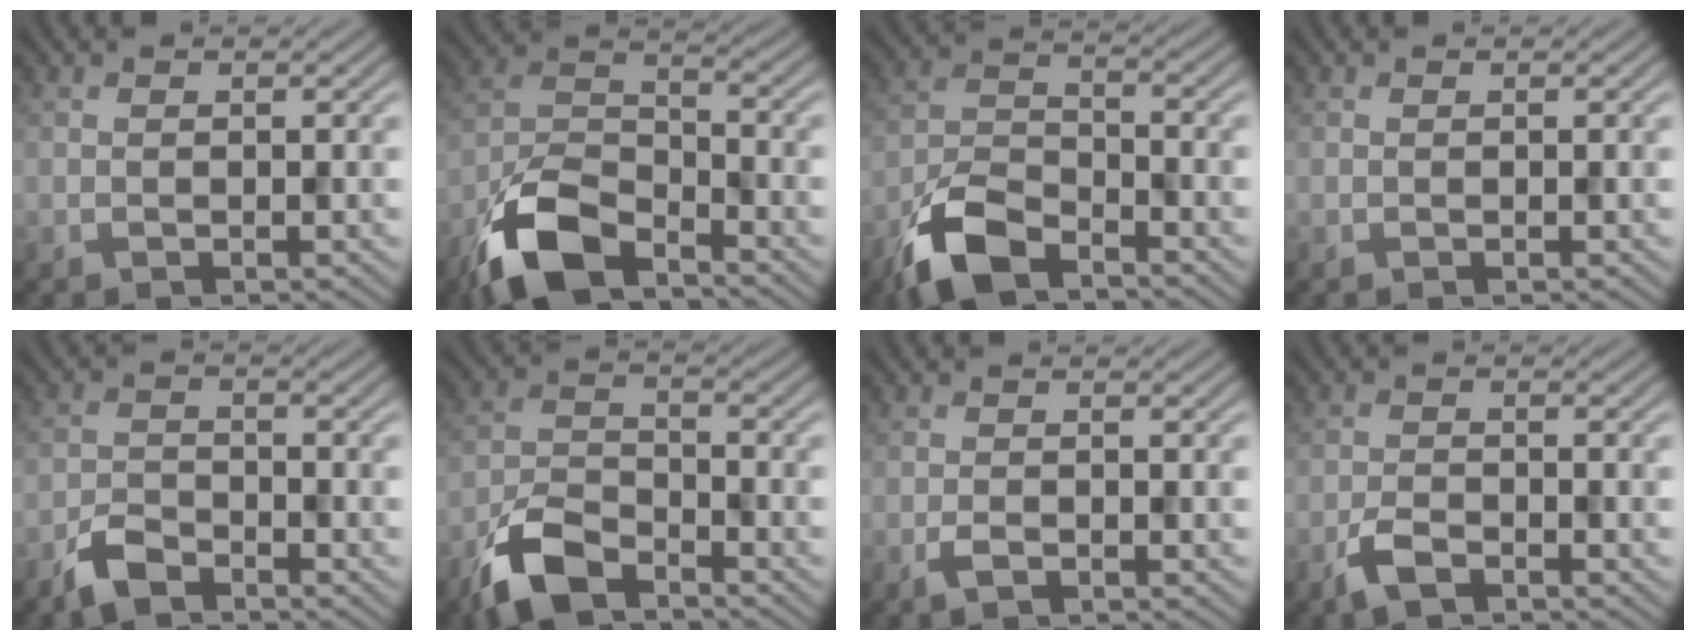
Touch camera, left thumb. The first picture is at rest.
{"total": 11.1, "force": [-7.6, 4.5, 6.7], "torque": [-0.134, -0.007, -0.167]}
{"total": 8.9, "force": [-6.3, 3.6, 5.2], "torque": [-0.104, -0.007, -0.141]}
{"total": 0.0}
{"total": 3.8, "force": [-3.0, 1.6, 1.8], "torque": [-0.036, 0.000, -0.071]}
{"total": 8.0, "force": [-5.7, 3.2, 4.5], "torque": [-0.091, -0.006, -0.130]}
{"total": 1.6, "force": [-1.0, 0.6, 1.1], "torque": [-0.024, -0.002, -0.020]}
{"total": 3.2, "force": [-2.2, 1.2, 1.9], "torque": [-0.042, -0.001, -0.051]}